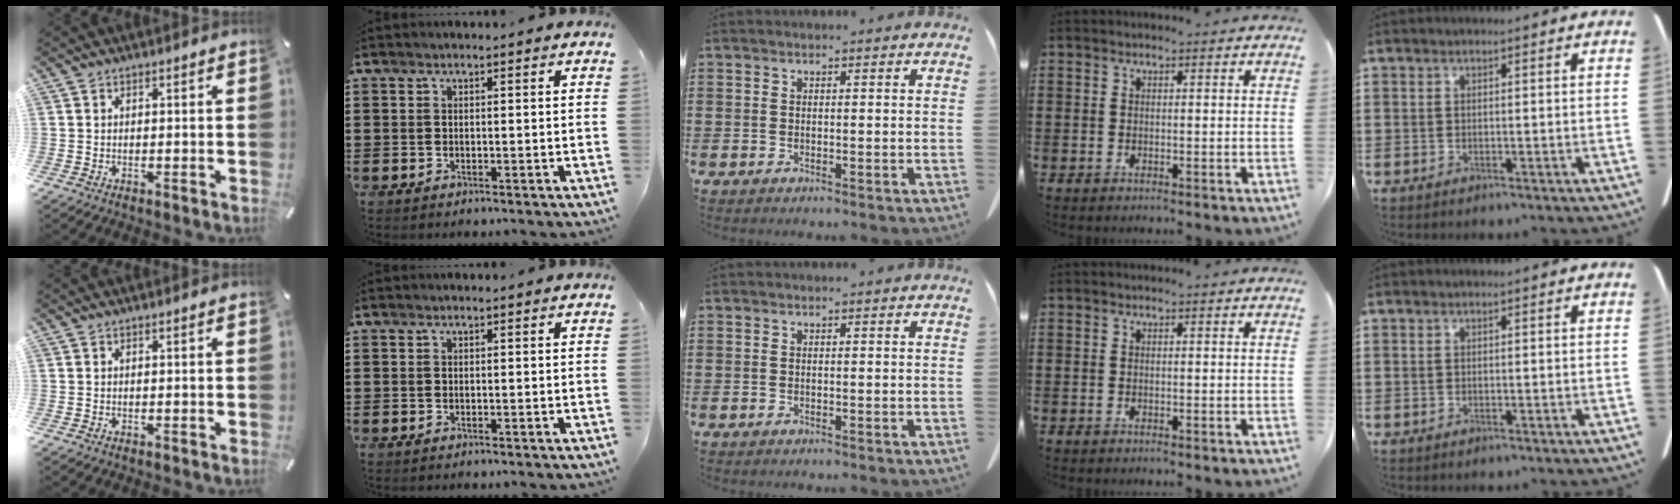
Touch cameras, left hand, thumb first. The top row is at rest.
{}